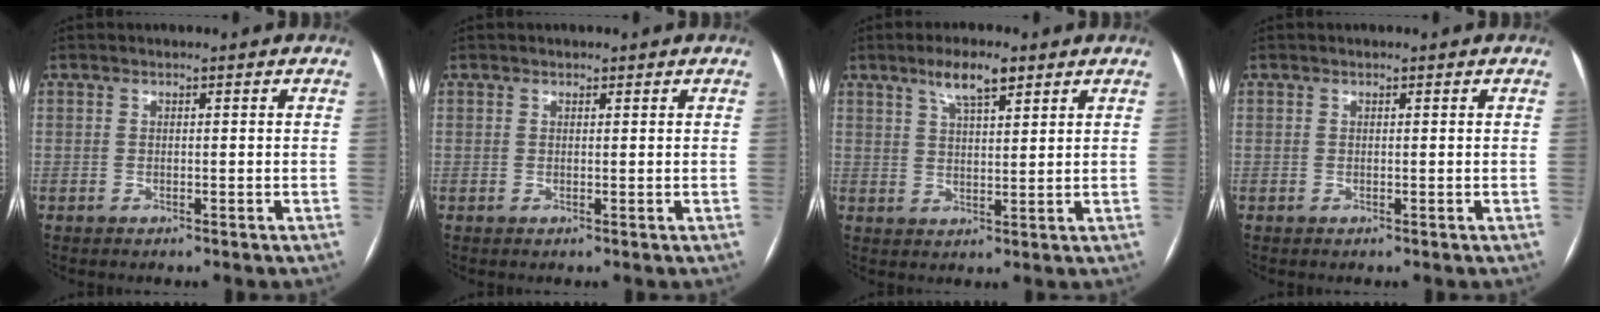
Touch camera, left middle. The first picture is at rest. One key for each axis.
{"total": 0.6, "fx": 0.5, "fy": 0.3, "fz": 0.1, "tx": -0.006, "ty": -0.004, "tz": 0.005}
{"total": 5.8, "fx": 3.8, "fy": 1.3, "fz": 4.2, "tx": -0.082, "ty": 0.007, "tz": 0.067}
{"total": 0.0}